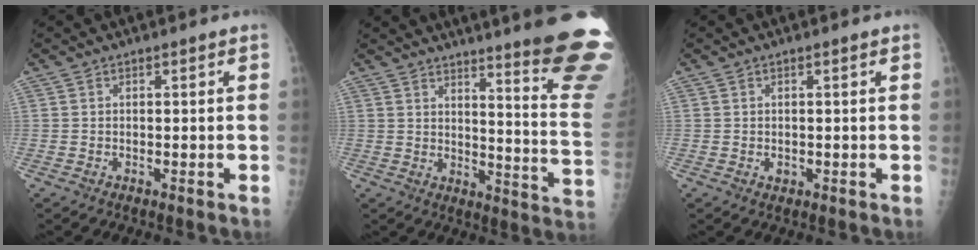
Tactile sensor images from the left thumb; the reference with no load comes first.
{"total": 22.6, "force": [17.8, 1.0, 13.9], "torque": [-0.158, -0.159, 0.214]}
{"total": 0.9, "force": [0.0, 0.7, 0.7], "torque": [-0.006, -0.001, 0.003]}